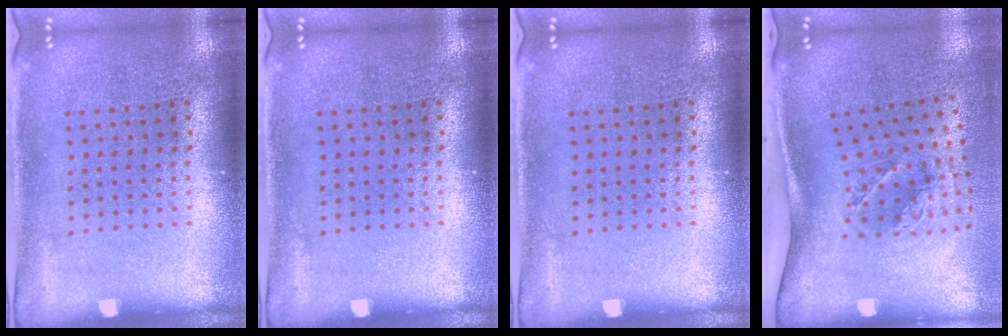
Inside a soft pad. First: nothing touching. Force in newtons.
{"total": 0.0}
{"total": 0.0}
{"total": 1.9, "press": 1.2, "slide": 1.4}